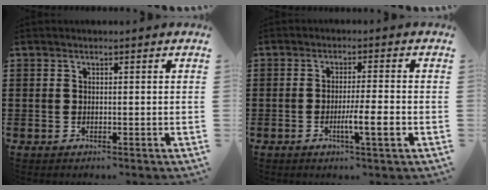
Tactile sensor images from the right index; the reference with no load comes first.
{"total": 5.3, "force": [-1.8, 0.3, 4.9], "torque": [-0.080, -0.009, -0.030]}